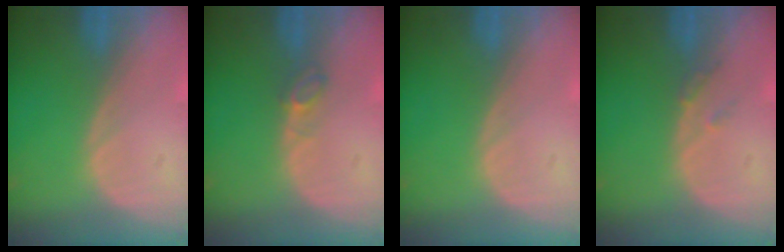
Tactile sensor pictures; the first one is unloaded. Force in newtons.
{"total": 2.0, "press": 1.9, "slide": 0.4}
{"total": 0.0}
{"total": 1.5, "press": 1.3, "slide": 0.7}